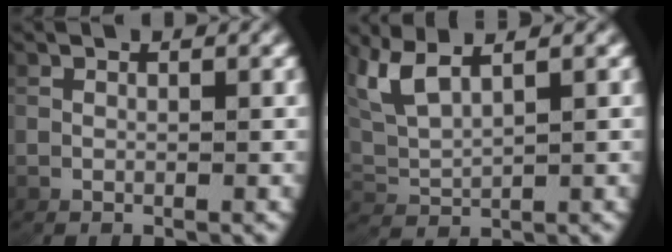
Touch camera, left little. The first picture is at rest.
{"total": 5.2, "force": [2.5, 3.2, 3.2], "torque": [-0.096, -0.002, 0.051]}